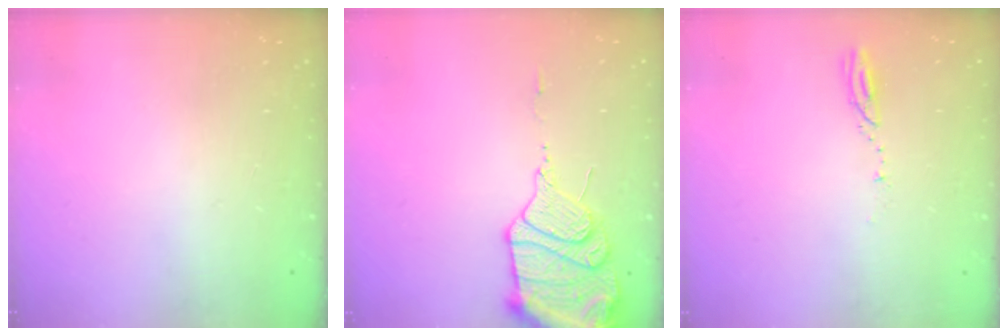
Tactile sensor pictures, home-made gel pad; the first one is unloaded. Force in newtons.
{"total": 16.7, "press": 16.3, "slide": 3.4}
{"total": 3.3, "press": 3.3, "slide": 0.3}